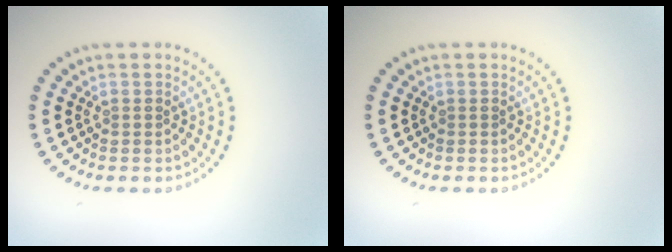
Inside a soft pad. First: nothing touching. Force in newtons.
{"total": 0.0}